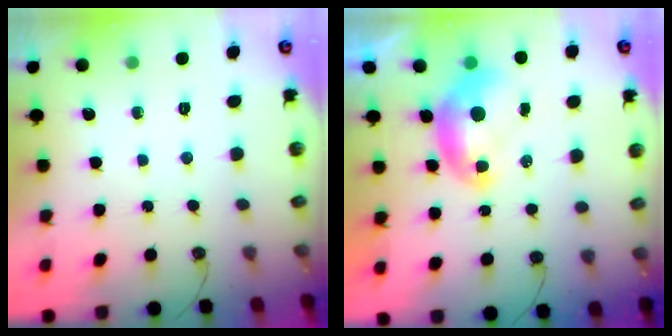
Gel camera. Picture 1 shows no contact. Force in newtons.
{"total": 1.2, "press": 1.1, "slide": 0.6}